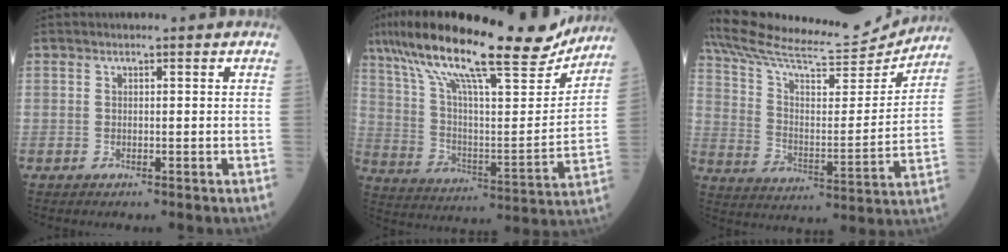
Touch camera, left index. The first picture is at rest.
{"total": 26.3, "force": [20.6, 4.3, 15.7], "torque": [-0.275, 0.014, 0.315]}
{"total": 21.6, "force": [20.6, 1.8, 6.1], "torque": [-0.119, -0.033, 0.311]}